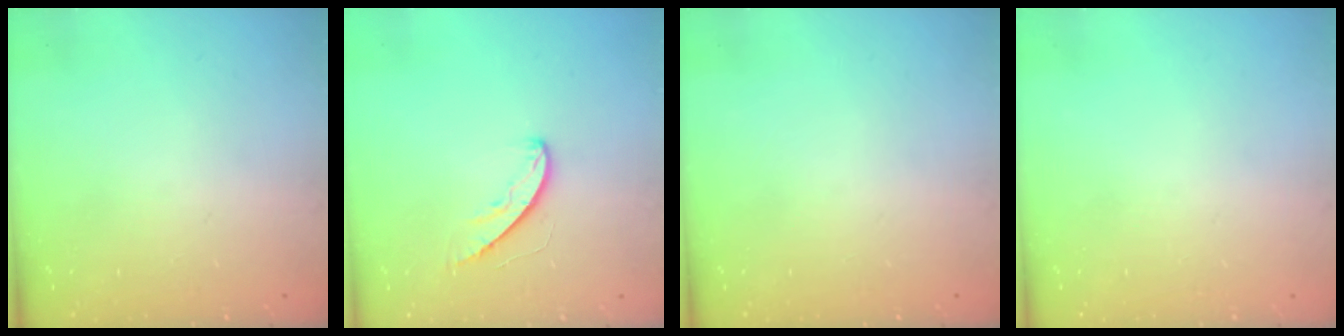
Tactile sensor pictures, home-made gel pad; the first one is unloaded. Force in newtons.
{"total": 5.0, "press": 5.0, "slide": 0.4}
{"total": 0.0}
{"total": 0.0}